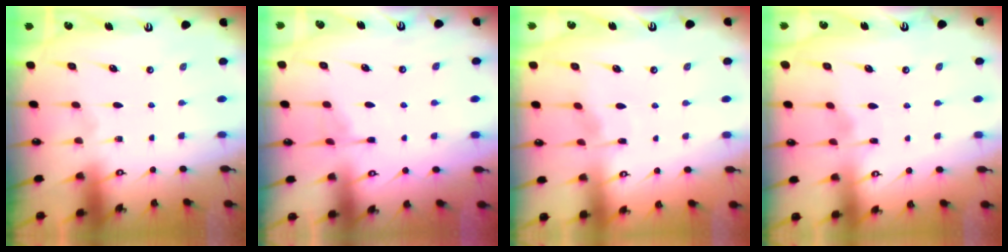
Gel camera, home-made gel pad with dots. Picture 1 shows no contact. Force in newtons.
{"total": 3.6, "press": 3.5, "slide": 0.5}
{"total": 3.3, "press": 3.3, "slide": 0.4}
{"total": 2.9, "press": 2.8, "slide": 0.4}